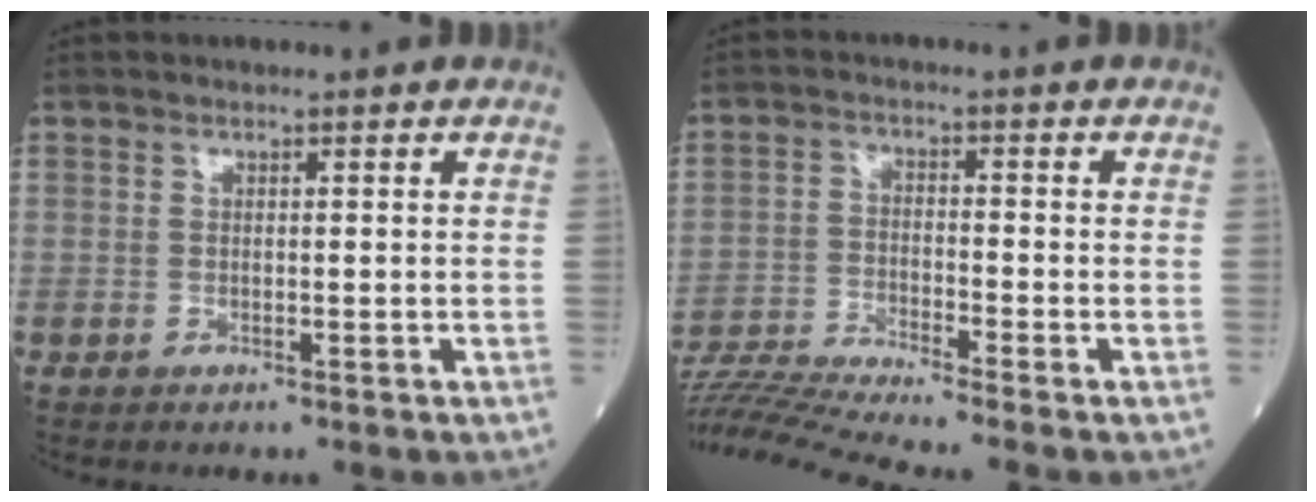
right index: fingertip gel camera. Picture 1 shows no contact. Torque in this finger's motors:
{"motor_torque": [-0.78, -0.93, 0.06, 0.10]}